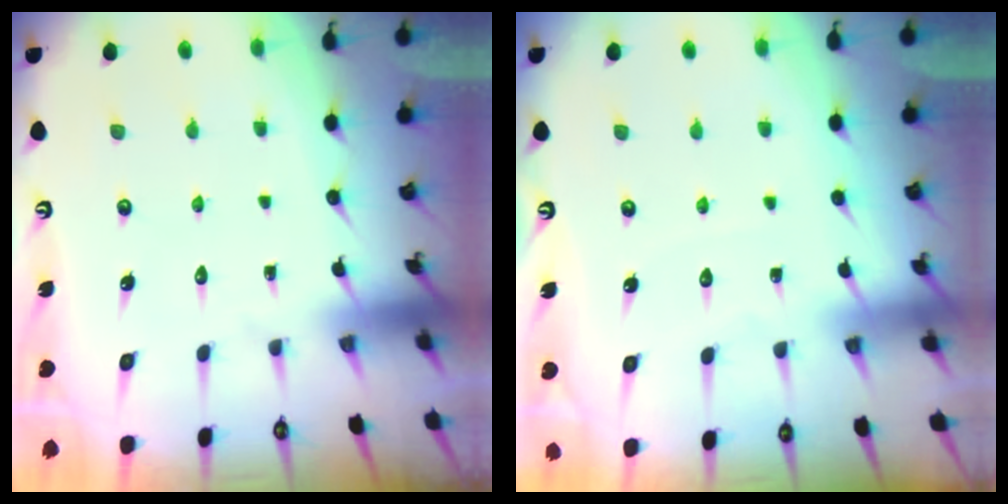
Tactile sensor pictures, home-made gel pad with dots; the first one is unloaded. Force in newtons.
{"total": 2.2, "press": 2.2, "slide": 0.3}